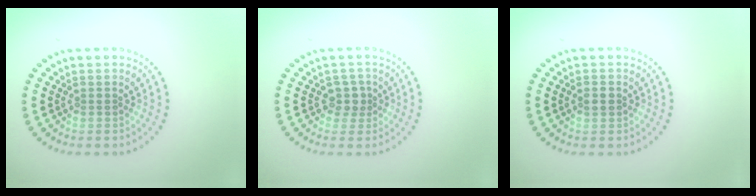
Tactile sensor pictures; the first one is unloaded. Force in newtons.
{"total": 1.7, "press": 1.4, "slide": 1.0}
{"total": 1.5, "press": 1.5, "slide": 0.1}